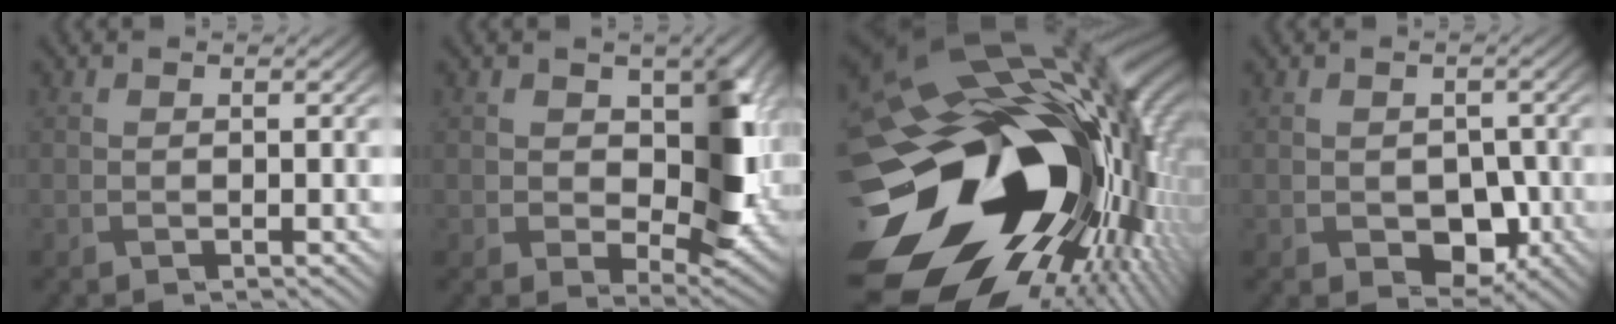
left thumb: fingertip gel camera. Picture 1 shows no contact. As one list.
[{"total": 9.9, "force": [0.3, 6.3, 7.6], "torque": [-0.121, -0.011, 0.000]}, {"total": 21.9, "force": [-5.3, 14.3, 15.6], "torque": [-0.316, -0.049, -0.080]}, {"total": 5.2, "force": [-1.9, 3.6, 3.3], "torque": [-0.057, -0.015, -0.029]}]